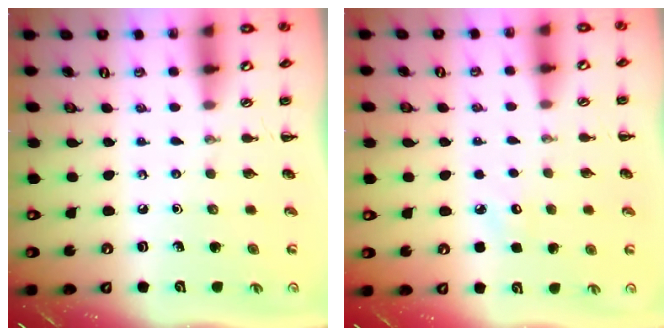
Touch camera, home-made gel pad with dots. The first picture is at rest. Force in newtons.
{"total": 5.1, "press": 4.9, "slide": 1.5}